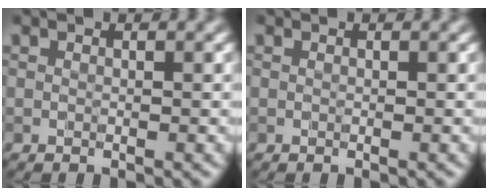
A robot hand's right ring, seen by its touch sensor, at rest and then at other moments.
{"total": 0.0}